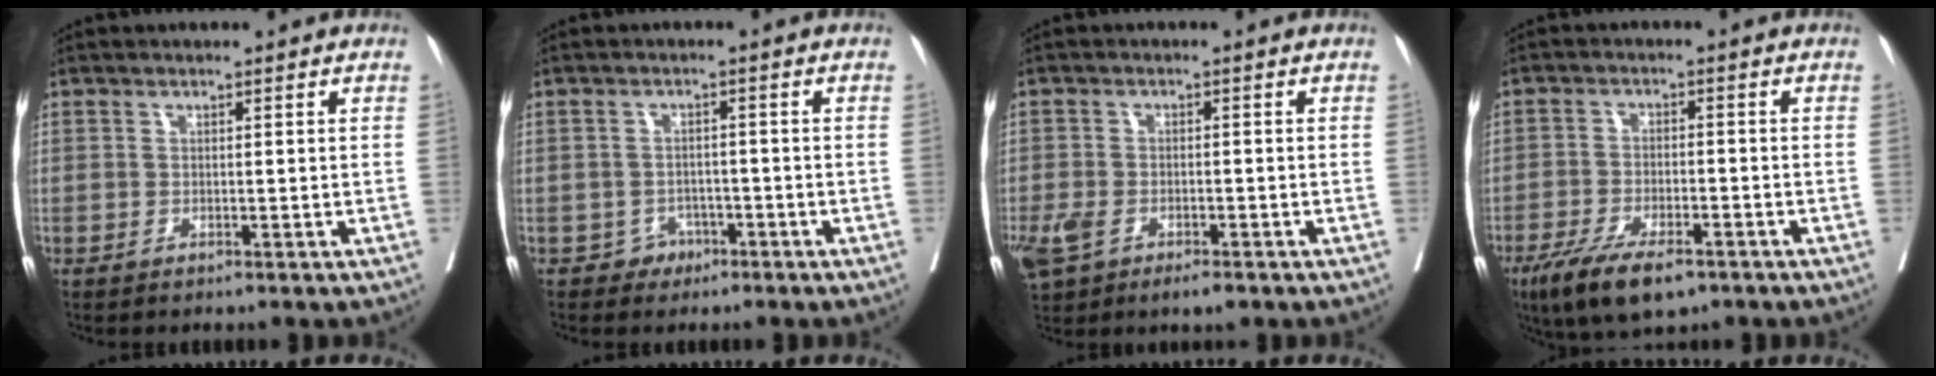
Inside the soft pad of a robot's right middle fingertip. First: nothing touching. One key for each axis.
{"total": 2.3, "fx": -1.4, "fy": 1.9, "fz": 0.1, "tx": 0.002, "ty": 0.011, "tz": -0.021}
{"total": 7.7, "fx": -4.2, "fy": 3.7, "fz": 5.2, "tx": -0.108, "ty": -0.006, "tz": -0.069}
{"total": 9.6, "fx": -6.4, "fy": 3.0, "fz": 6.5, "tx": -0.114, "ty": -0.014, "tz": -0.108}